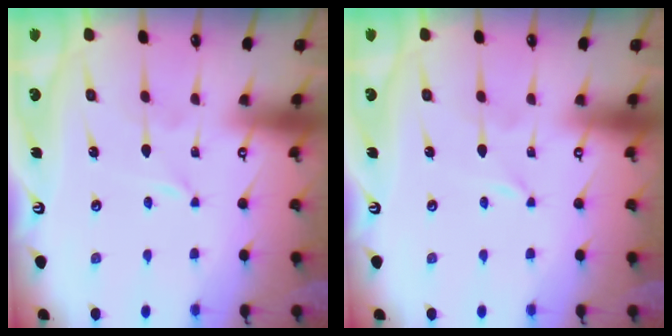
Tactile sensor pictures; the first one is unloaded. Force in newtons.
{"total": 0.0}